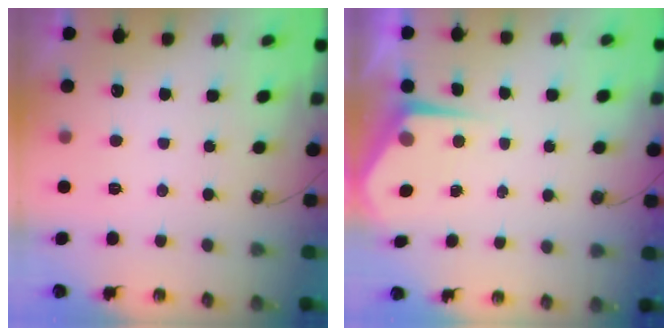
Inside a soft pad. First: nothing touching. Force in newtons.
{"total": 4.3, "press": 4.2, "slide": 0.3}